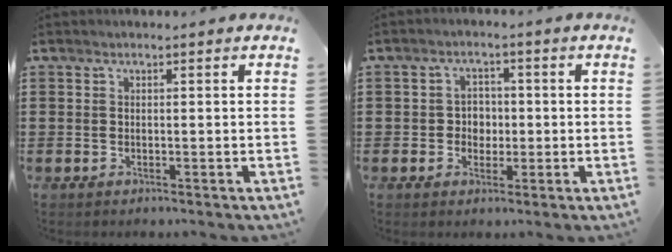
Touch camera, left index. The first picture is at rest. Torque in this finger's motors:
{"motor_torque": [-0.11, 0.50, 0.03, 0.01]}